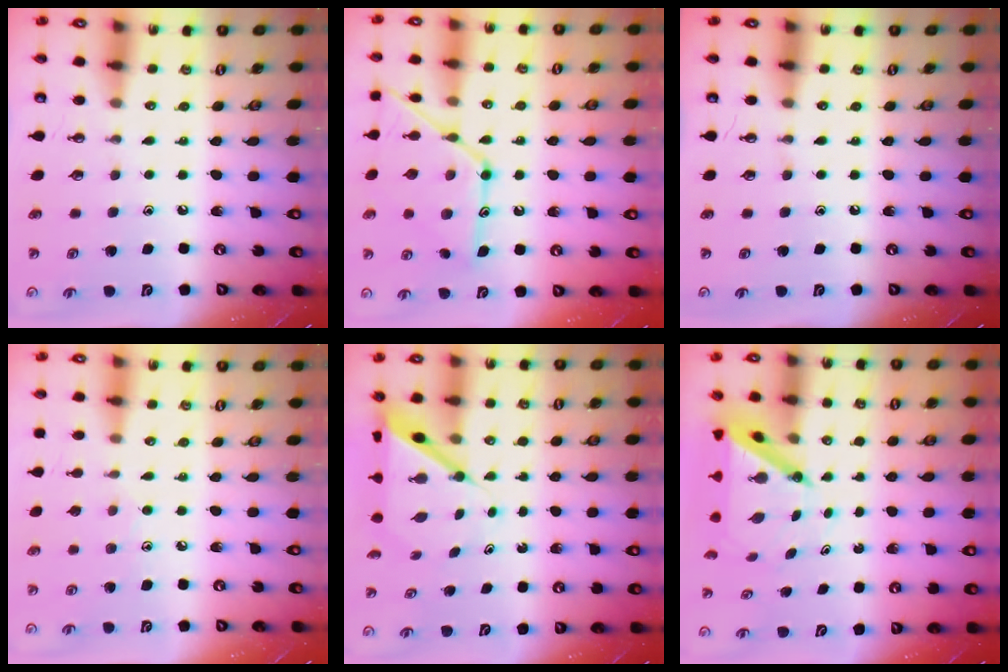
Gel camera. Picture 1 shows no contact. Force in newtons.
{"total": 15.7, "press": 15.7, "slide": 1.2}
{"total": 0.0}
{"total": 6.2, "press": 6.2, "slide": 0.6}
{"total": 7.5, "press": 7.4, "slide": 0.7}
{"total": 6.2, "press": 6.2, "slide": 0.7}